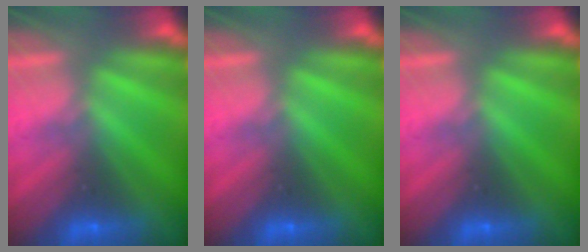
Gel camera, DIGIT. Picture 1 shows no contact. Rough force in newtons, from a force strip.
{"total": 0.0}
{"total": 0.0}